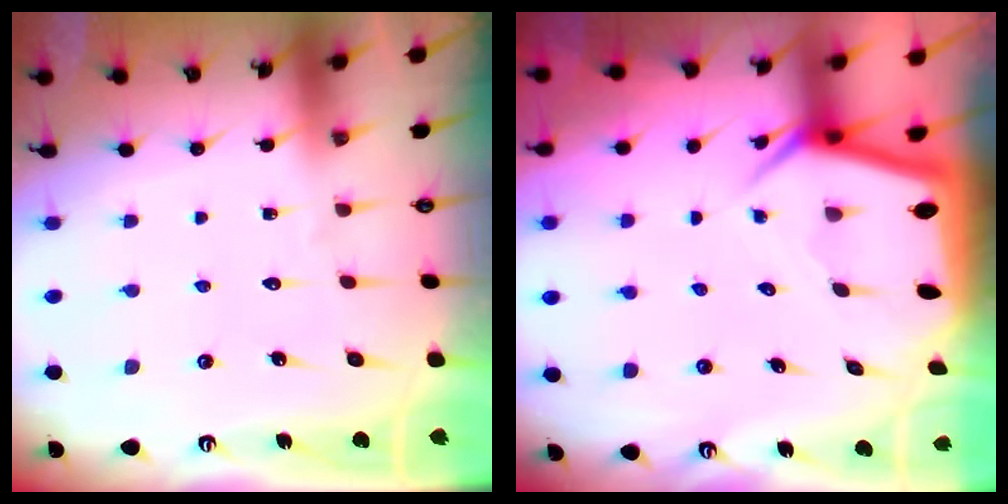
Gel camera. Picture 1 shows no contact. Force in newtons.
{"total": 5.0, "press": 4.9, "slide": 0.5}